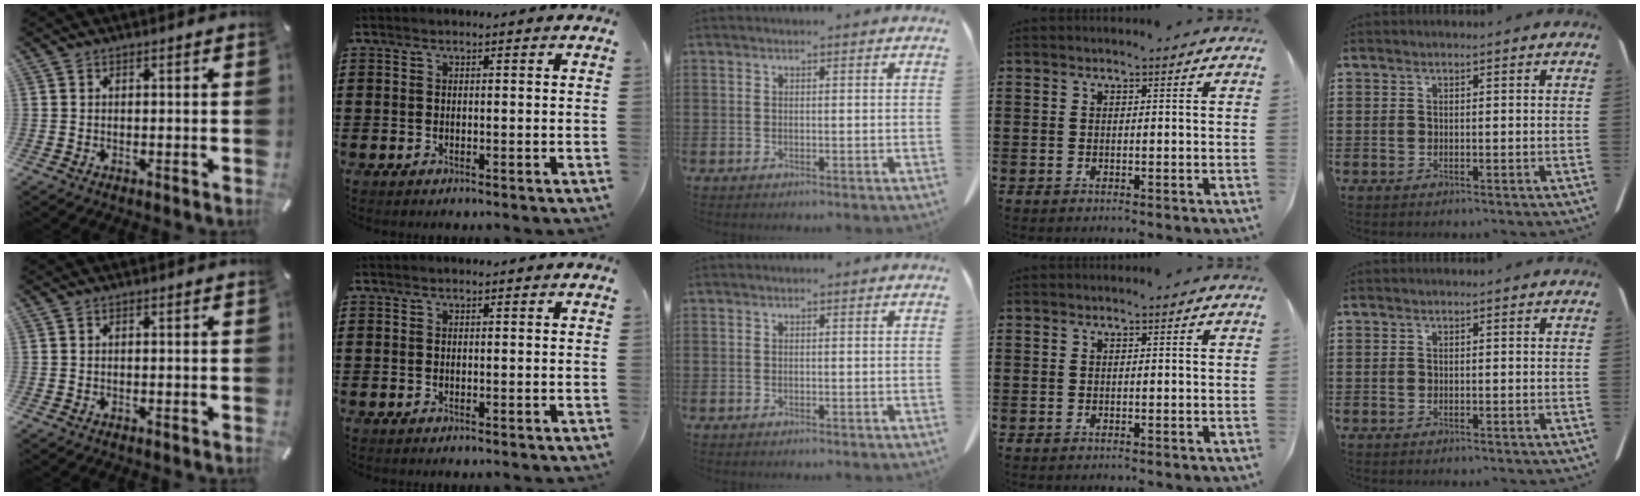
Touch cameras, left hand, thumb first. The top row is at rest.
{}